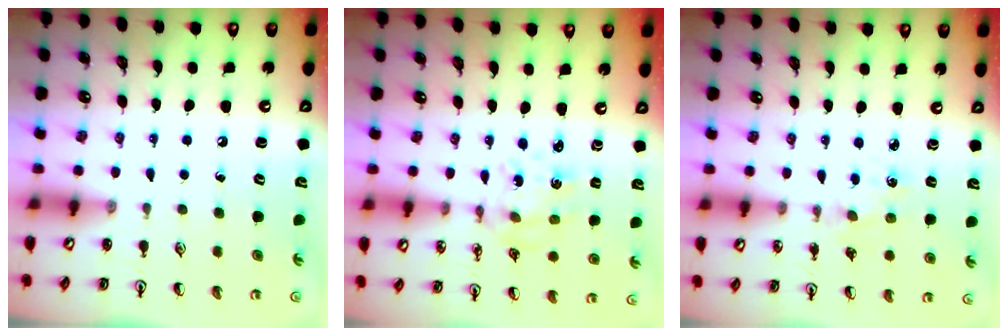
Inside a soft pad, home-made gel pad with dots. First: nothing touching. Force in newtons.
{"total": 2.6, "press": 2.4, "slide": 0.9}
{"total": 2.2, "press": 2.2, "slide": 0.2}